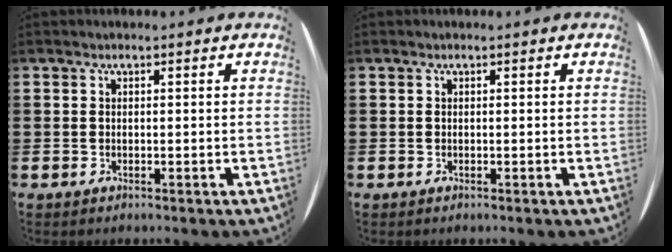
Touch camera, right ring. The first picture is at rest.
{"total": 0.0}